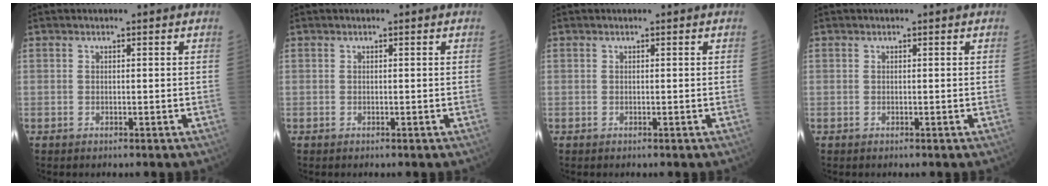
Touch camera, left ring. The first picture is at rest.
{"total": 0.0}
{"total": 0.0}
{"total": 0.0}